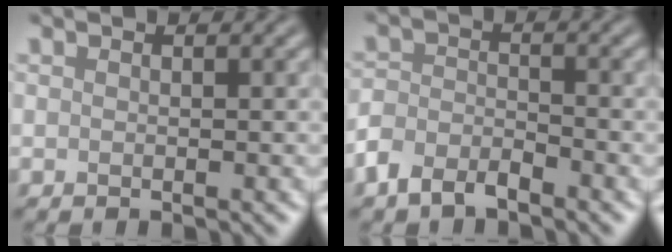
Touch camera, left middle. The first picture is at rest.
{"total": 3.3, "force": [-2.5, 1.6, 1.5], "torque": [-0.032, 0.001, -0.060]}